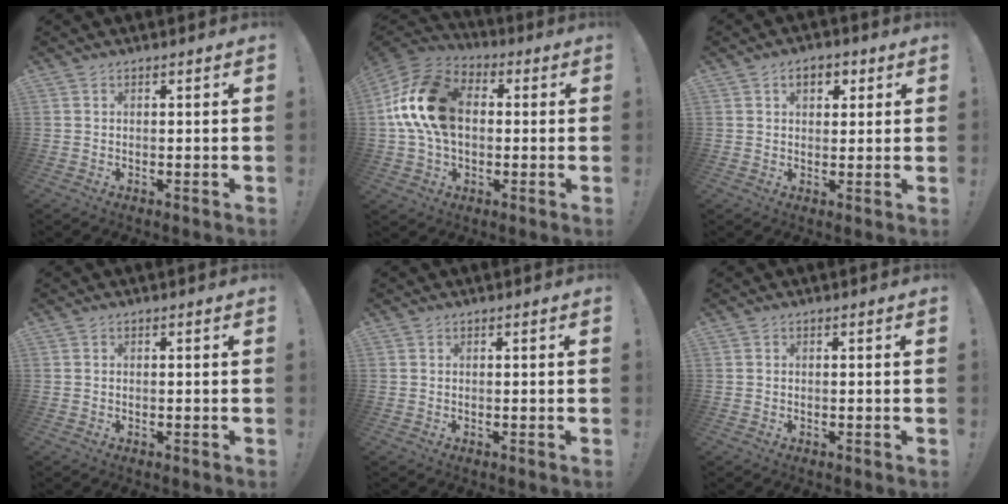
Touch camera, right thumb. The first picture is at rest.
{"total": 19.8, "force": [1.7, 13.6, 14.3], "torque": [-0.248, 0.023, 0.040]}
{"total": 5.3, "force": [2.0, 3.5, 3.4], "torque": [-0.043, 0.003, 0.031]}
{"total": 0.0}
{"total": 0.0}
{"total": 0.0}